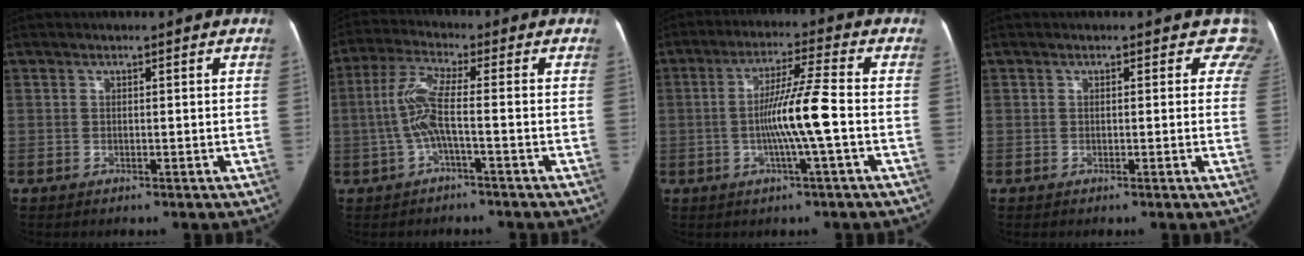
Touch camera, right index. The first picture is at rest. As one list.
[{"total": 6.3, "force": [-1.2, 0.2, 6.1], "torque": [-0.131, 0.013, -0.026]}, {"total": 8.8, "force": [-1.5, -1.1, 8.6], "torque": [-0.159, 0.000, -0.031]}, {"total": 3.1, "force": [2.2, 2.2, 0.2], "torque": [0.032, -0.005, -0.004]}]